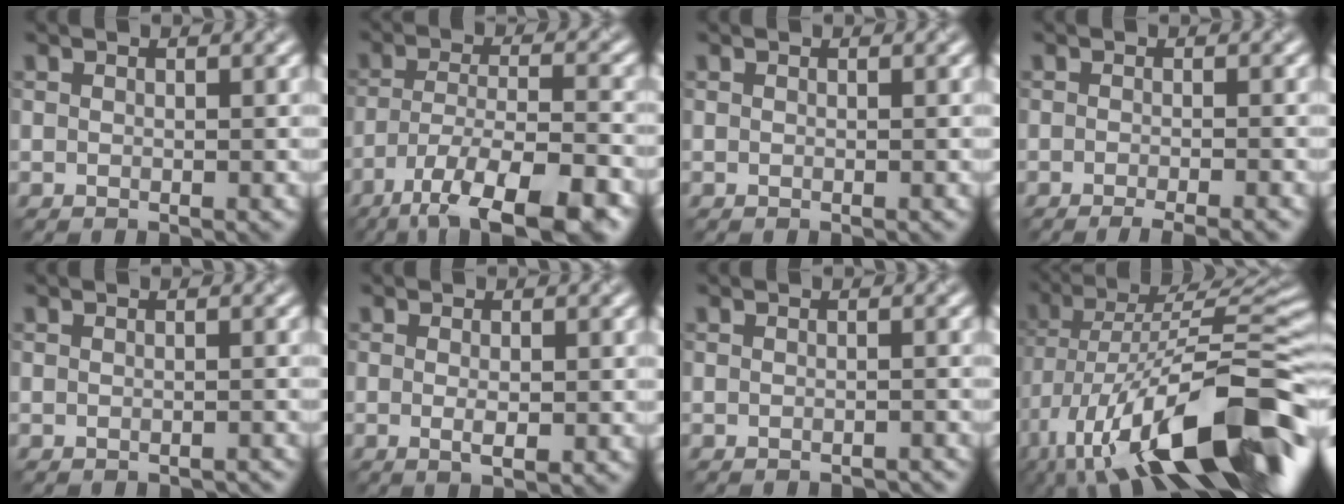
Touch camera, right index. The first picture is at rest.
{"total": 11.7, "force": [-7.6, 3.2, 8.3], "torque": [-0.145, -0.008, -0.121]}
{"total": 0.0}
{"total": 3.3, "force": [-2.2, 0.7, 2.3], "torque": [-0.023, 0.004, -0.034]}
{"total": 0.9, "force": [-0.9, 0.1, 0.2], "torque": [-0.001, -0.001, -0.012]}
{"total": 1.5, "force": [-0.2, 0.4, 1.5], "torque": [-0.026, -0.006, -0.004]}
{"total": 1.3, "force": [-1.3, 0.2, 0.3], "torque": [0.002, 0.001, -0.017]}
{"total": 17.5, "force": [-6.8, 6.2, 14.8], "torque": [-0.236, 0.019, -0.128]}